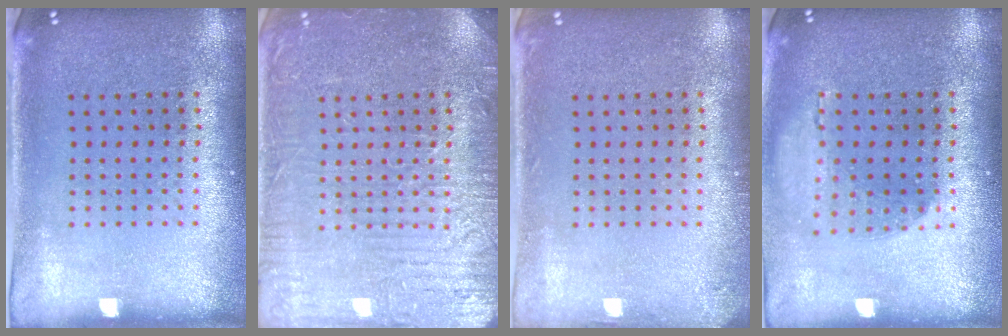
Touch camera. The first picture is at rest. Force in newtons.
{"total": 5.8, "press": 5.7, "slide": 0.8}
{"total": 0.9, "press": 0.9, "slide": 0.1}
{"total": 1.1, "press": 1.1, "slide": 0.2}